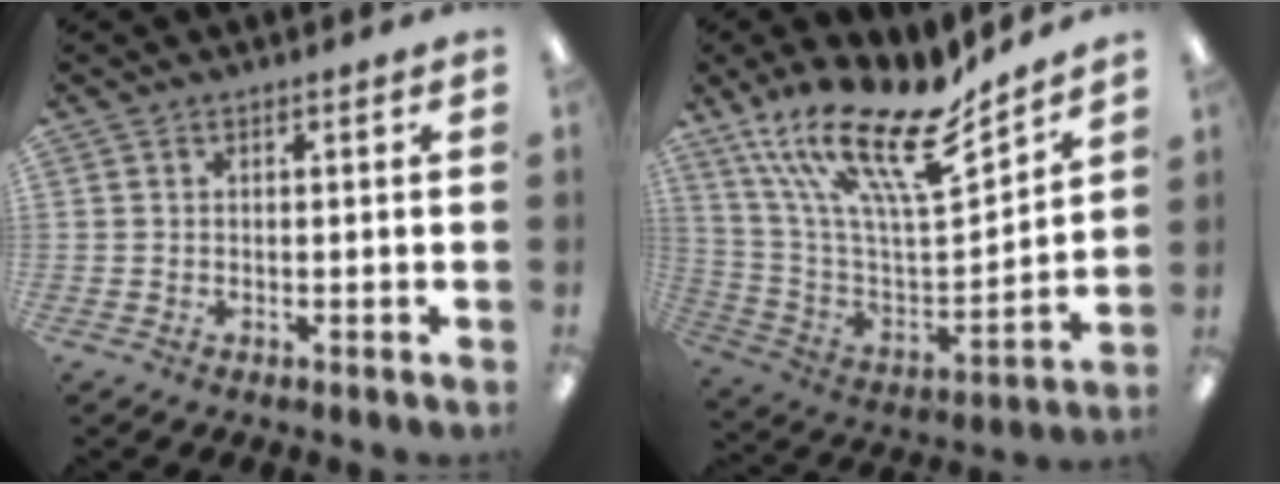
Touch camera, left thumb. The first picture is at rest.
{"total": 22.0, "force": [15.6, 6.5, 14.1], "torque": [-0.271, -0.112, 0.265]}